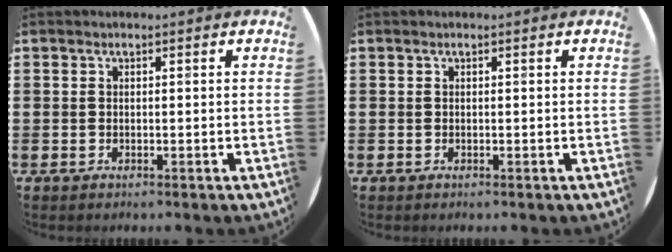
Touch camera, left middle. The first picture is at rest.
{"total": 0.0}